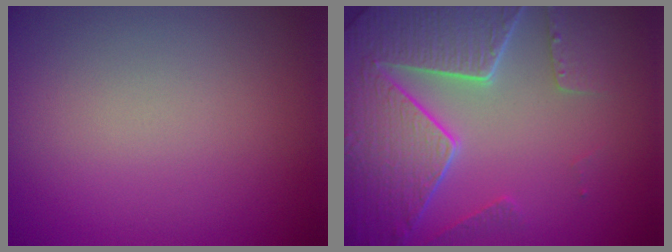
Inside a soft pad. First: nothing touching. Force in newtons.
{"total": 8.3, "press": 6.1, "slide": 5.6}